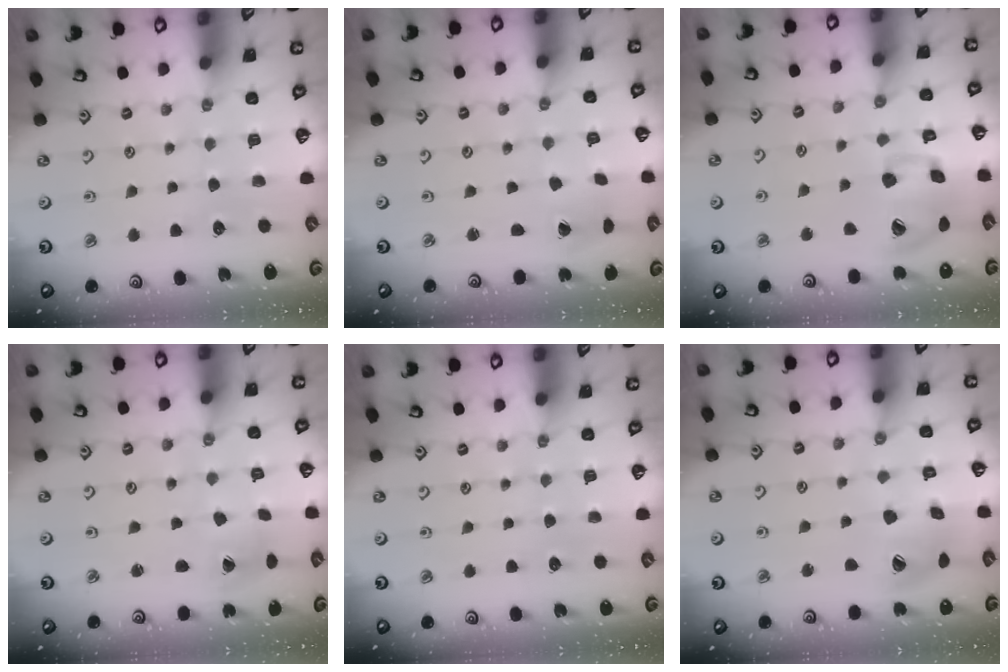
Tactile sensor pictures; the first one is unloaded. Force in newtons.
{"total": 1.2, "press": 1.2, "slide": 0.2}
{"total": 15.4, "press": 15.2, "slide": 2.2}
{"total": 2.0, "press": 2.0, "slide": 0.3}
{"total": 0.0}
{"total": 12.0, "press": 12.0, "slide": 1.4}